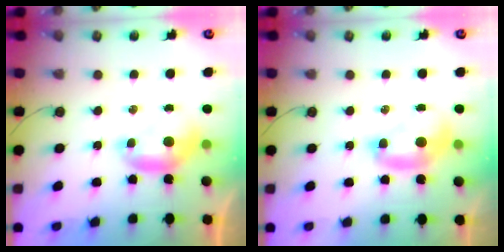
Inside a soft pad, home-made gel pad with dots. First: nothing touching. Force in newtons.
{"total": 2.3, "press": 2.3, "slide": 0.3}